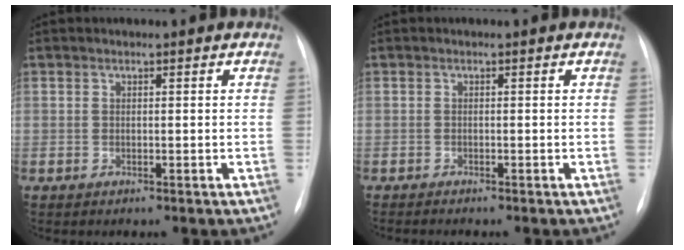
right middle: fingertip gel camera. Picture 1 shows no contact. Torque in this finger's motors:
{"motor_torque": [0.58, -0.72, 0.03, 0.01]}